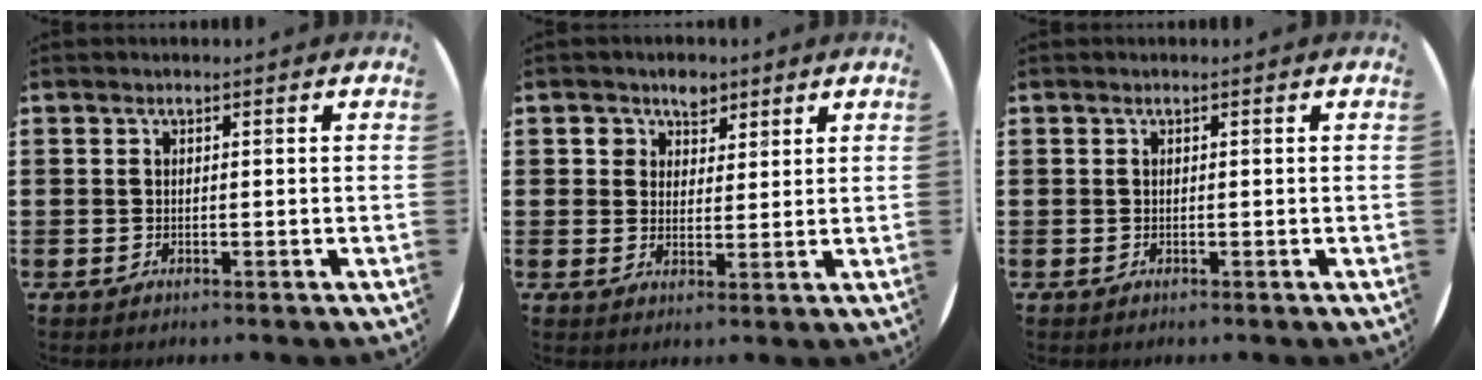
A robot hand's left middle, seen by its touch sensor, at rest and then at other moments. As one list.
[{"total": 3.6, "force": [2.4, 2.6, 0.7], "torque": [-0.007, 0.007, 0.041]}, {"total": 0.0}]